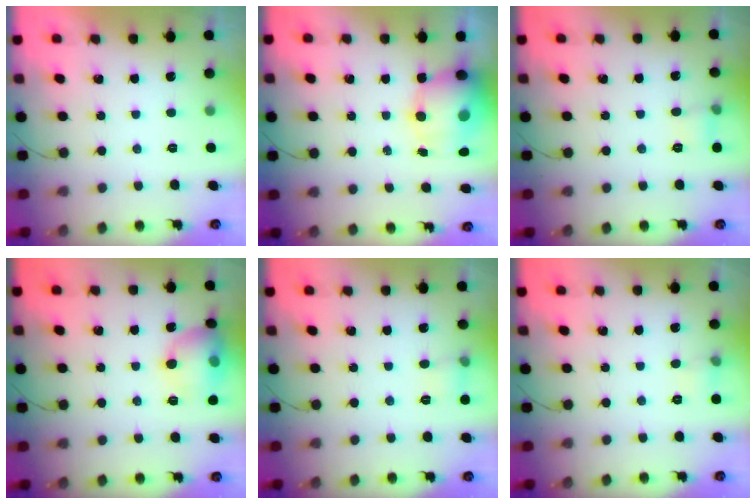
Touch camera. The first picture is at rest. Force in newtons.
{"total": 13.1, "press": 12.7, "slide": 3.4}
{"total": 4.3, "press": 4.0, "slide": 1.4}
{"total": 16.5, "press": 14.5, "slide": 7.9}
{"total": 5.1, "press": 4.8, "slide": 1.6}
{"total": 4.8, "press": 4.6, "slide": 1.4}